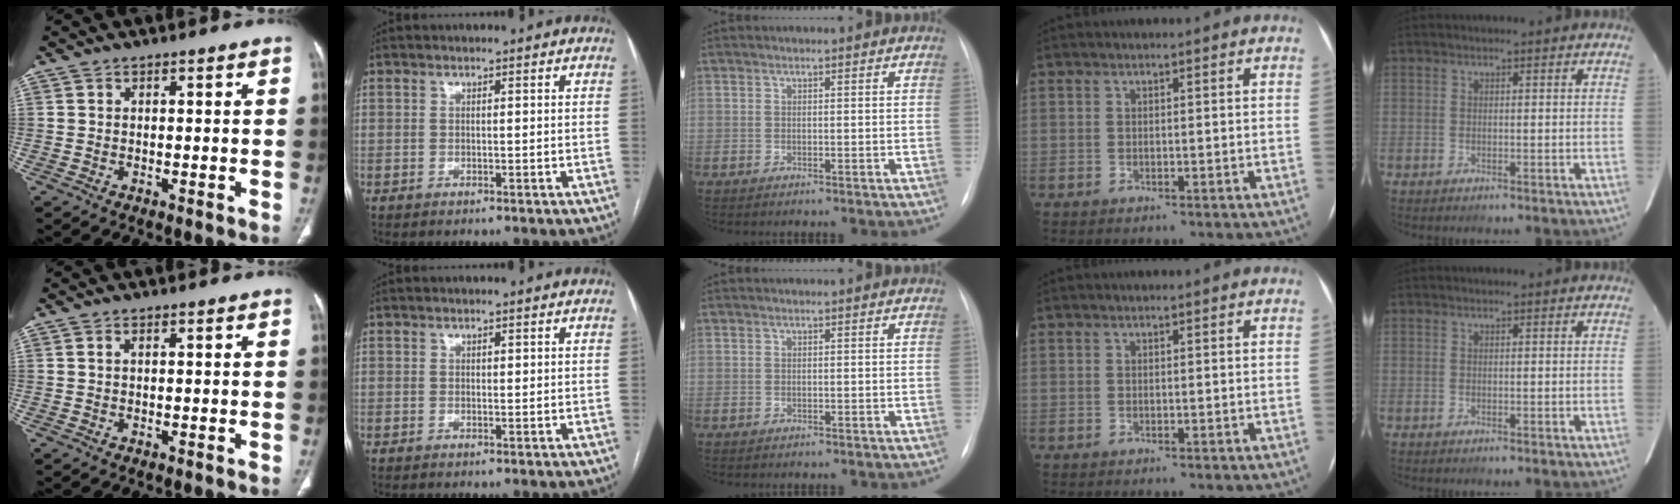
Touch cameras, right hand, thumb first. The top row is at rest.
{"thumb": {"total": 0.6, "force": [0.2, 0.3, 0.5], "torque": [-0.012, 0.005, 0.003]}, "index": {"total": 0.6, "force": [0.3, 0.3, 0.3], "torque": [-0.003, -0.001, 0.004]}}